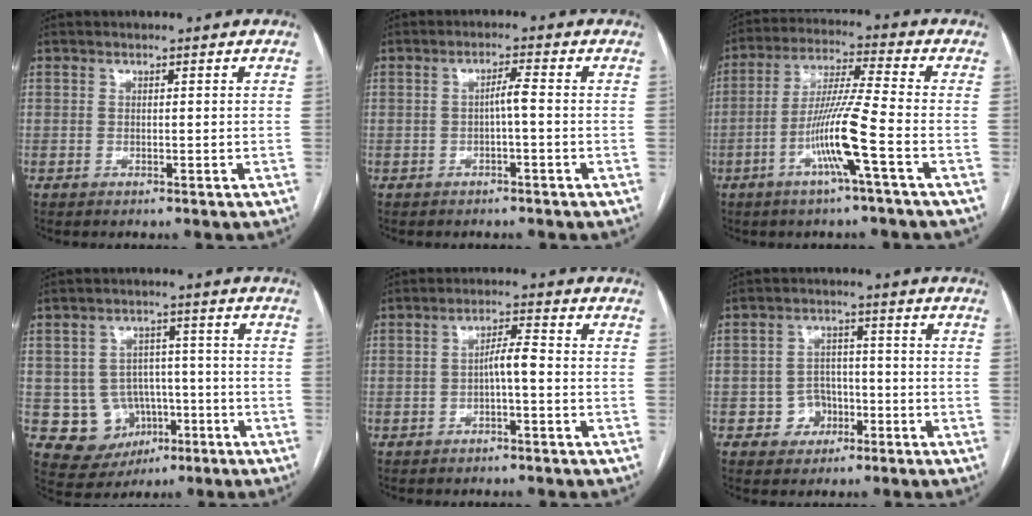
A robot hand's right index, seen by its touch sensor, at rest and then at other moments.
{"total": 2.3, "force": [-0.5, 0.0, 2.2], "torque": [-0.036, 0.004, -0.009]}
{"total": 10.5, "force": [-4.0, -1.2, 9.6], "torque": [-0.190, -0.003, -0.080]}
{"total": 8.5, "force": [-2.2, 7.9, 2.3], "torque": [-0.033, 0.026, -0.021]}
{"total": 3.3, "force": [-0.8, 0.4, 3.2], "torque": [-0.053, 0.010, -0.014]}
{"total": 4.6, "force": [-1.9, 4.1, 1.1], "torque": [-0.008, 0.016, -0.025]}